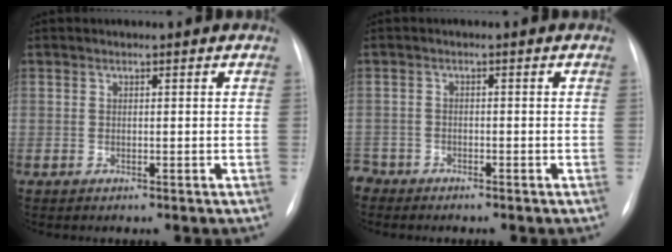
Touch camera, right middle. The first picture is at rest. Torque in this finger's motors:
{"motor_torque": [0.09, -0.11, 0.27, 0.01]}